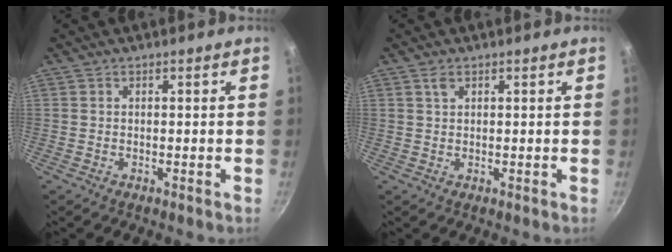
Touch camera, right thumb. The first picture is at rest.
{"total": 1.6, "force": [0.9, 0.9, 1.0], "torque": [-0.016, -0.002, 0.017]}